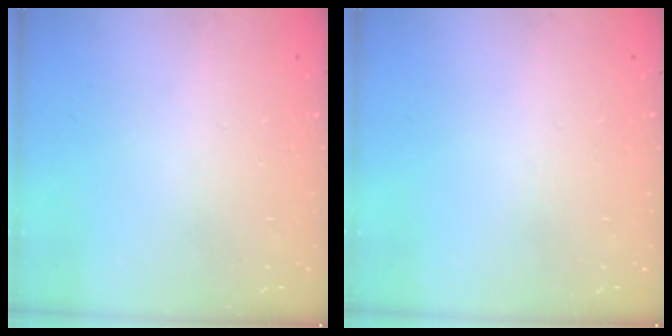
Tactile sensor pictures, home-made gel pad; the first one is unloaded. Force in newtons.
{"total": 0.0}